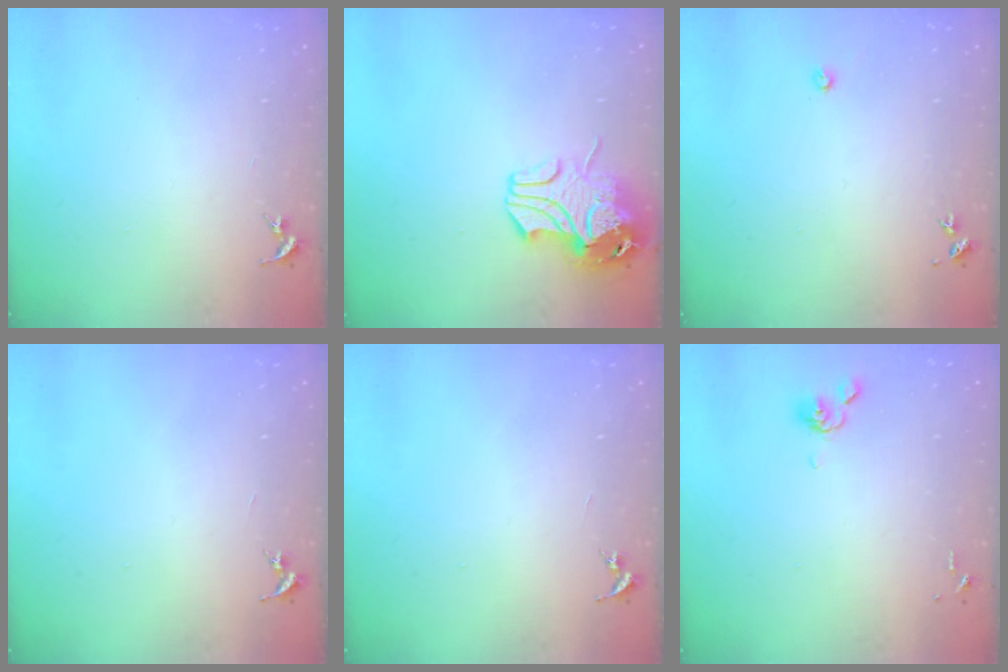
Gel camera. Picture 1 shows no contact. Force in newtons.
{"total": 12.1, "press": 12.0, "slide": 1.8}
{"total": 2.4, "press": 2.4, "slide": 0.3}
{"total": 0.0}
{"total": 0.0}
{"total": 5.6, "press": 5.5, "slide": 1.4}